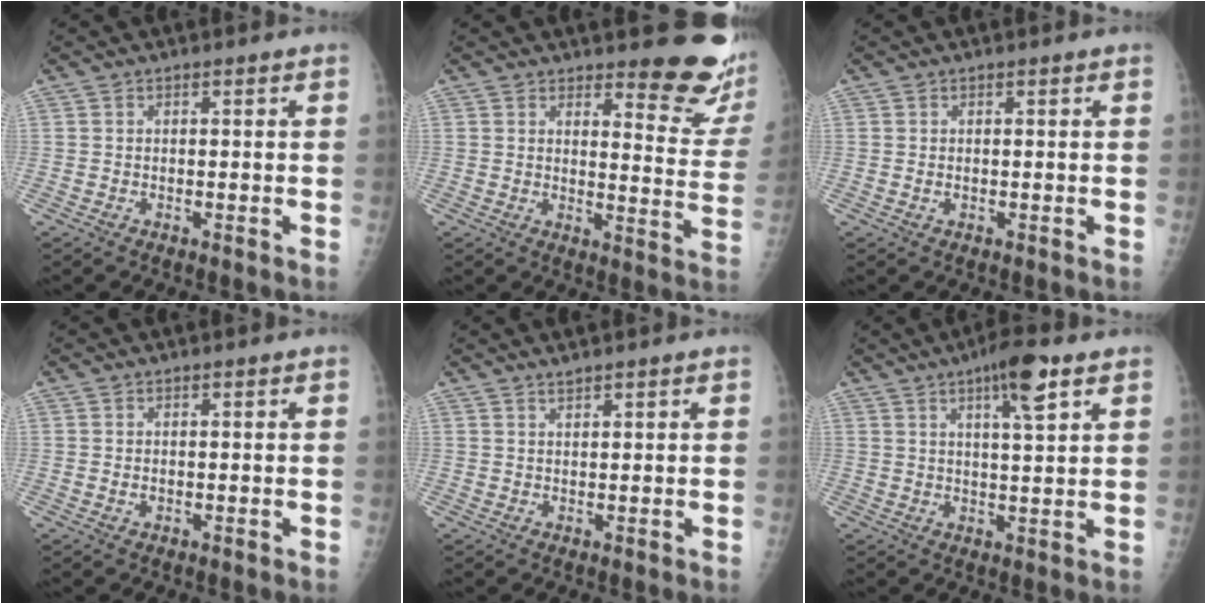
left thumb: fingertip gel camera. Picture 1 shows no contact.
{"total": 13.2, "force": [10.9, 3.2, 6.8], "torque": [-0.050, -0.103, 0.124]}
{"total": 0.8, "force": [0.3, 0.3, 0.7], "torque": [-0.005, 0.000, 0.007]}
{"total": 1.0, "force": [0.3, 0.6, 0.8], "torque": [-0.009, -0.002, 0.010]}
{"total": 1.7, "force": [1.5, 0.1, 0.8], "torque": [-0.007, -0.006, 0.029]}
{"total": 8.1, "force": [4.3, 1.6, 6.7], "torque": [-0.096, -0.017, 0.069]}